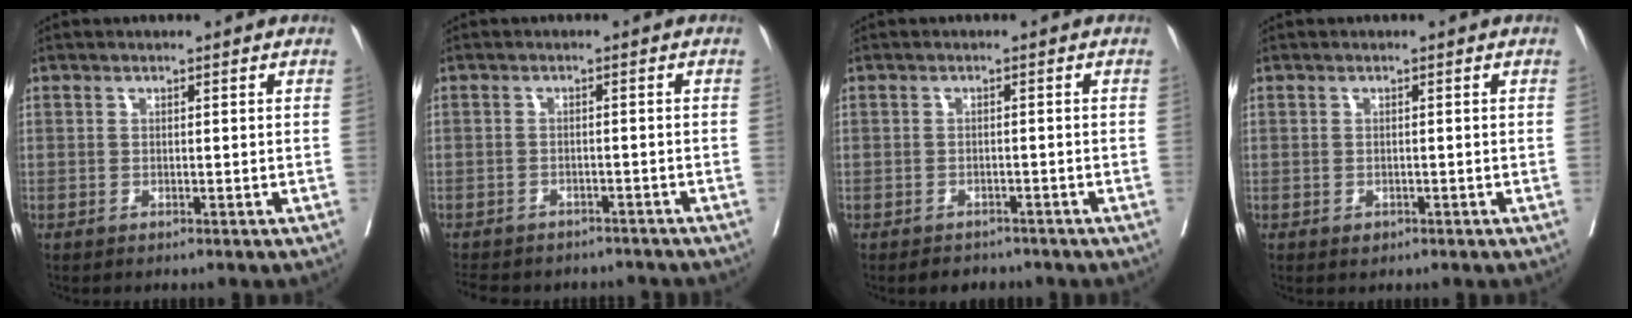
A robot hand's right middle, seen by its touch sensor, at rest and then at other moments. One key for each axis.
{"total": 12.1, "fx": -10.5, "fy": 4.7, "fz": 3.5, "tx": -0.078, "ty": 0.002, "tz": -0.129}
{"total": 3.2, "fx": -2.7, "fy": 1.5, "fz": 0.4, "tx": -0.005, "ty": 0.001, "tz": -0.038}
{"total": 0.9, "fx": -0.4, "fy": 0.7, "fz": 0.4, "tx": -0.006, "ty": 0.002, "tz": -0.001}